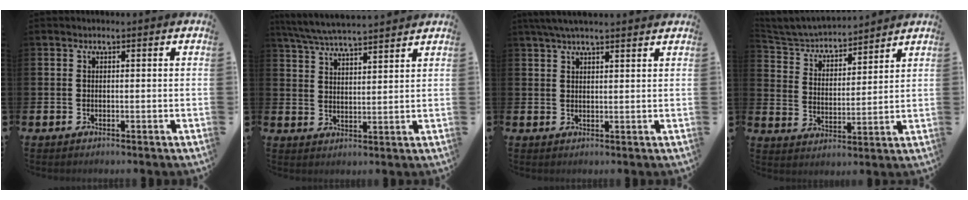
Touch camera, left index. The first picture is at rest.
{"total": 6.1, "force": [6.0, 0.3, 1.4], "torque": [-0.051, -0.029, 0.108]}
{"total": 3.9, "force": [3.4, 0.4, 1.9], "torque": [-0.041, -0.004, 0.062]}
{"total": 5.0, "force": [4.8, 1.2, 0.7], "torque": [-0.043, -0.037, 0.081]}